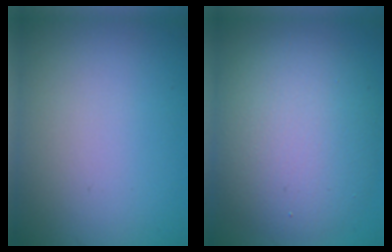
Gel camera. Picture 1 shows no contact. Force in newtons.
{"total": 8.9, "press": 8.8, "slide": 0.7}